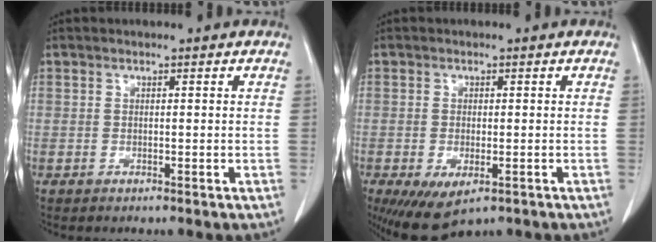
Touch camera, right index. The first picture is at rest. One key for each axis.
{"total": 7.1, "fx": -3.8, "fy": 2.9, "fz": 5.2, "tx": -0.086, "ty": -0.020, "tz": -0.053}